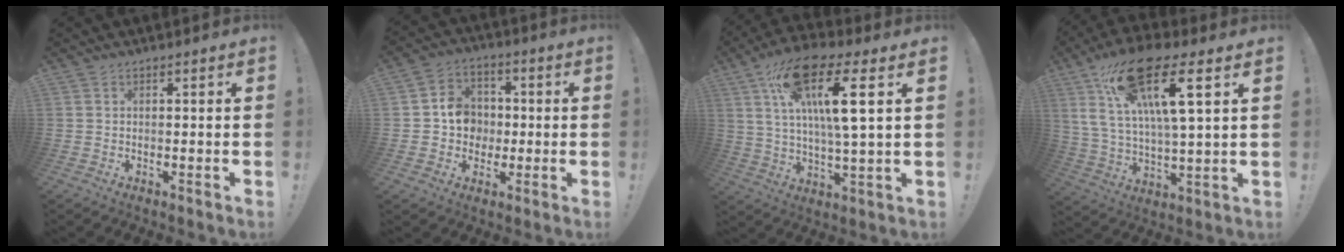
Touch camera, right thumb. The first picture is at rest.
{"total": 9.8, "force": [-0.3, 9.0, 3.8], "torque": [-0.049, 0.009, 0.001]}
{"total": 16.9, "force": [6.9, 4.2, 14.8], "torque": [-0.266, -0.010, 0.102]}
{"total": 19.5, "force": [10.4, 5.6, 15.5], "torque": [-0.278, -0.038, 0.166]}